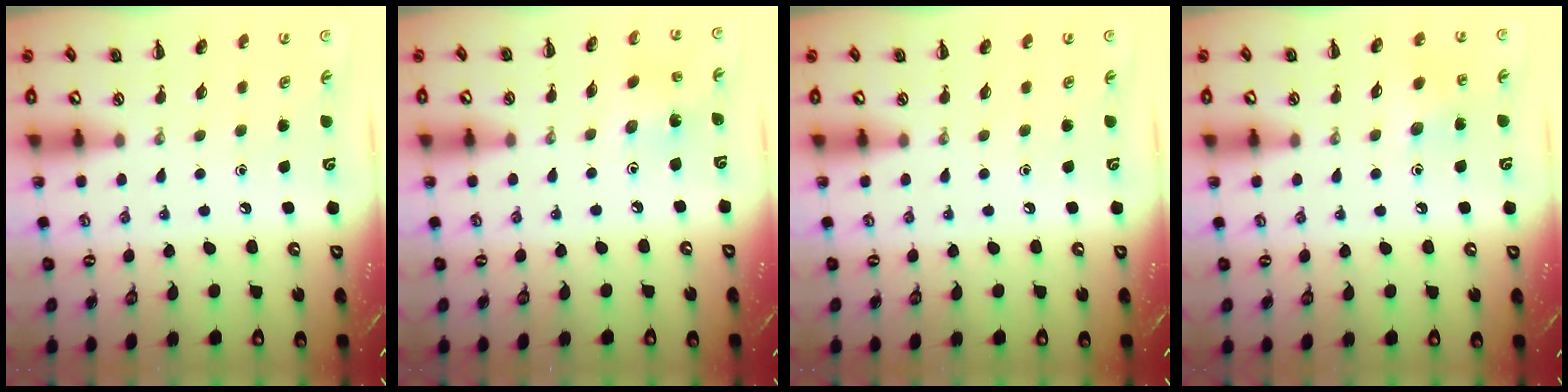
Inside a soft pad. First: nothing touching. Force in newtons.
{"total": 2.7, "press": 2.6, "slide": 0.7}
{"total": 0.0}
{"total": 7.0, "press": 6.8, "slide": 1.8}